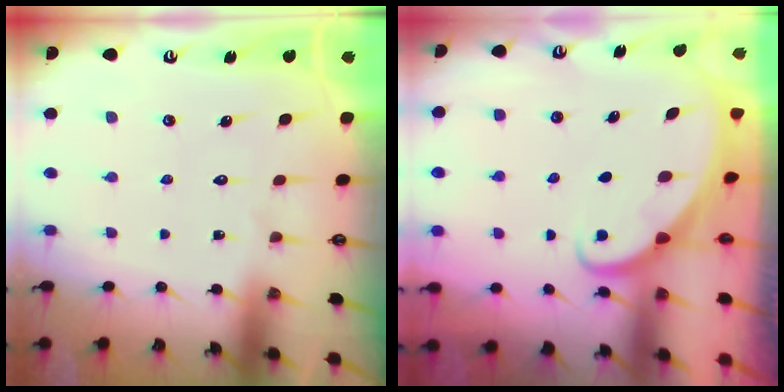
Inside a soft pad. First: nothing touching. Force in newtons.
{"total": 2.0, "press": 2.0, "slide": 0.2}